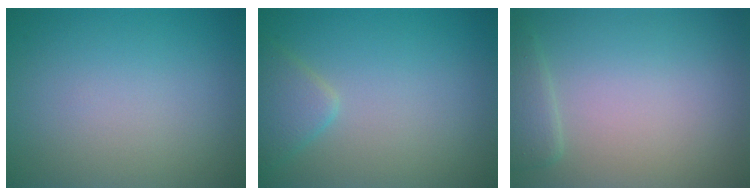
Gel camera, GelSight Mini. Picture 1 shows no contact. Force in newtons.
{"total": 2.3, "press": 2.3, "slide": 0.2}
{"total": 1.2, "press": 1.2, "slide": 0.1}